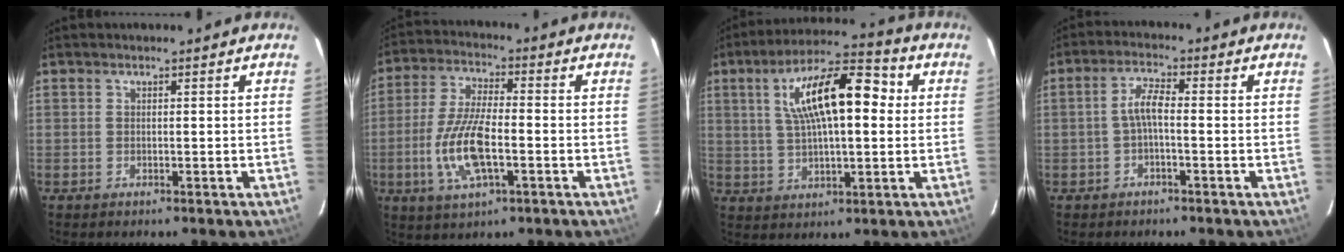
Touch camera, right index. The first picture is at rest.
{"total": 11.9, "force": [-3.2, 4.0, 10.7], "torque": [-0.225, -0.005, -0.063]}
{"total": 15.5, "force": [3.6, 5.8, 14.0], "torque": [-0.243, 0.030, 0.056]}
{"total": 3.7, "force": [-0.9, 0.9, 3.5], "torque": [-0.071, 0.011, -0.018]}